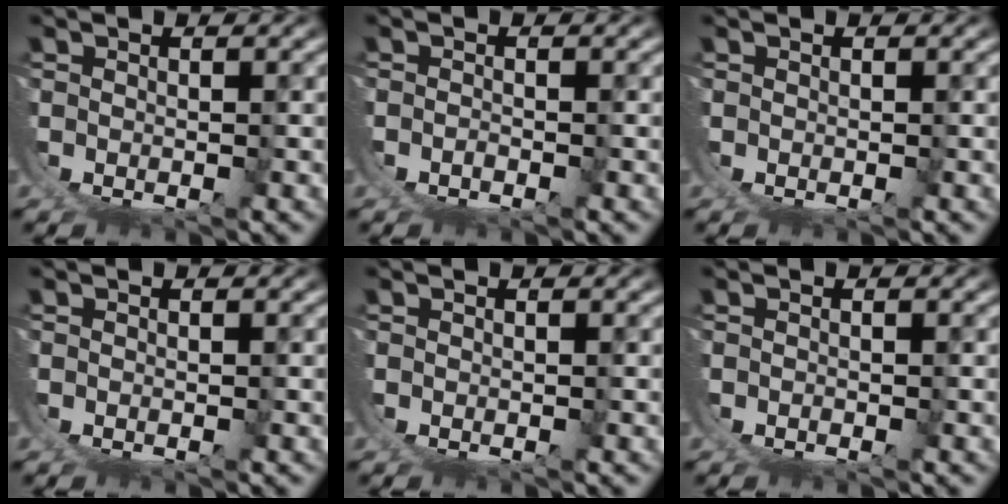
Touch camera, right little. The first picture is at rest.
{"total": 0.6, "force": [-0.5, -0.3, 0.2], "torque": [0.000, 0.003, -0.014]}
{"total": 0.0}
{"total": 0.0}
{"total": 0.0}
{"total": 0.6, "force": [-0.1, -0.5, 0.0], "torque": [-0.002, -0.003, -0.002]}